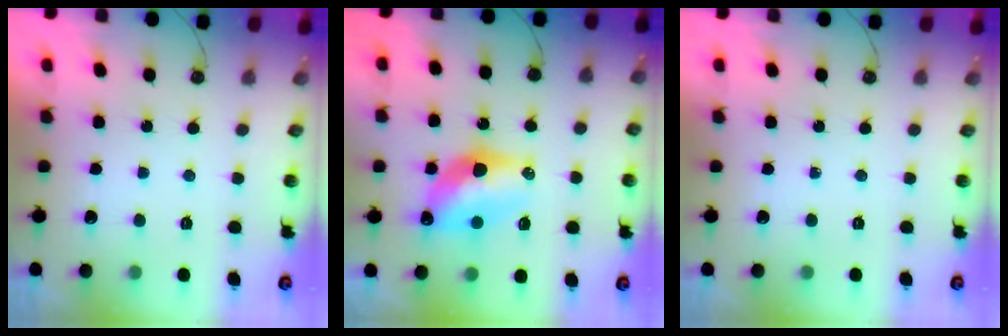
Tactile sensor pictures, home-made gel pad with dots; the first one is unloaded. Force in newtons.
{"total": 11.5, "press": 11.4, "slide": 0.7}
{"total": 0.0}